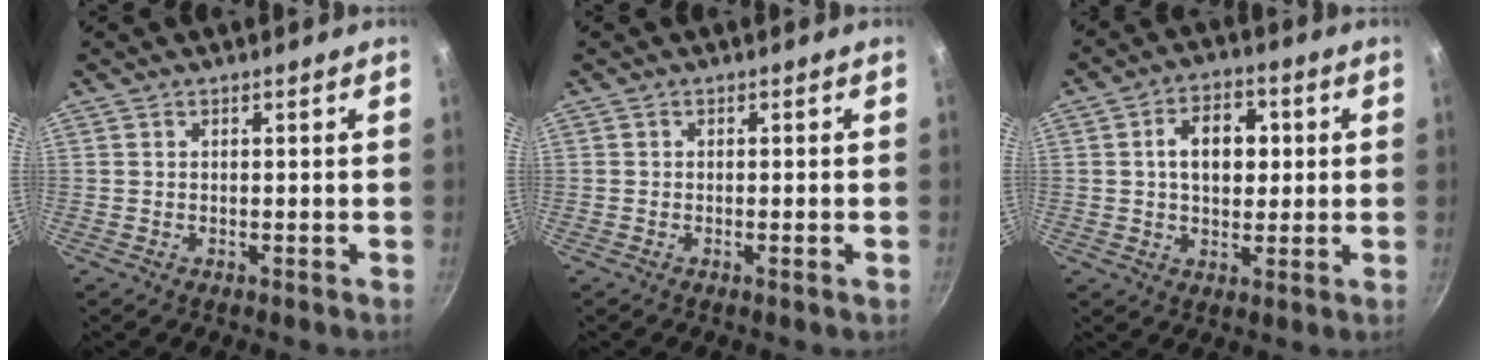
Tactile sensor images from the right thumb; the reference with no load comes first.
{"total": 1.0, "force": [-0.4, 0.0, 0.9], "torque": [-0.021, 0.002, -0.008]}
{"total": 9.3, "force": [1.4, 6.3, 6.7], "torque": [-0.076, 0.010, 0.015]}